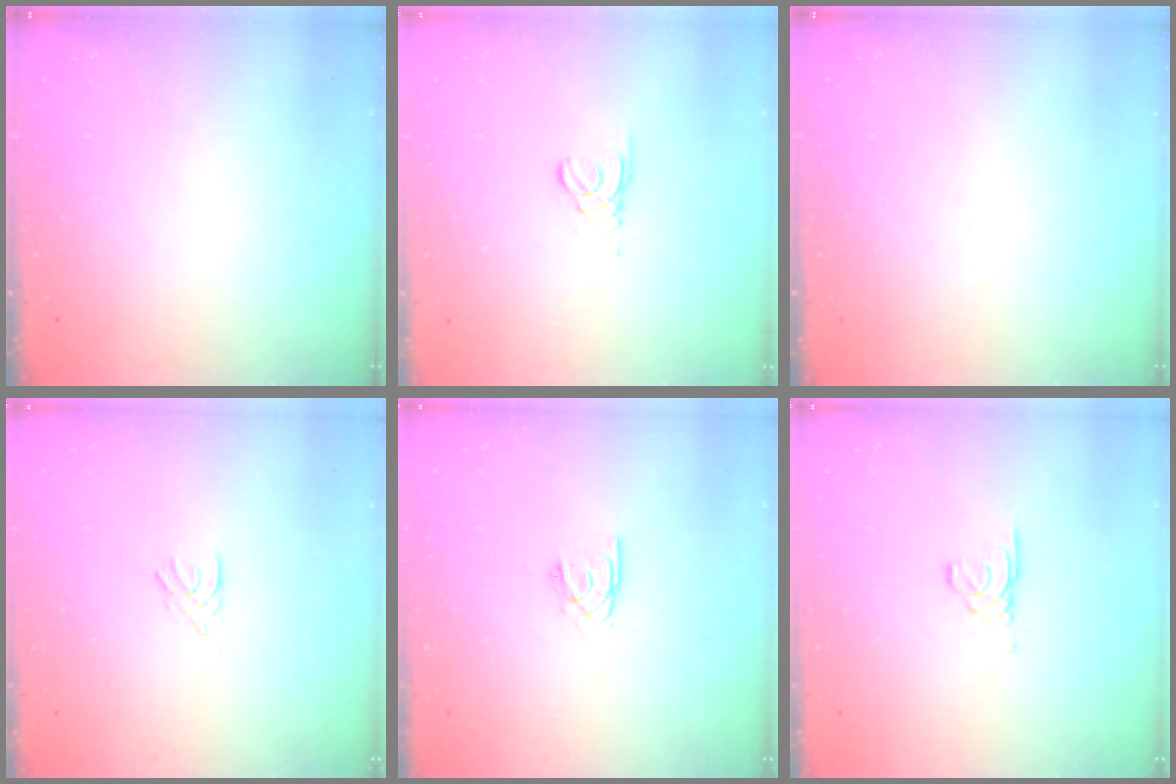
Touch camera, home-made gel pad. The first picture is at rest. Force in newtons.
{"total": 1.5, "press": 1.5, "slide": 0.1}
{"total": 0.0}
{"total": 2.1, "press": 2.0, "slide": 0.4}
{"total": 2.8, "press": 2.7, "slide": 0.3}
{"total": 1.7, "press": 1.7, "slide": 0.1}